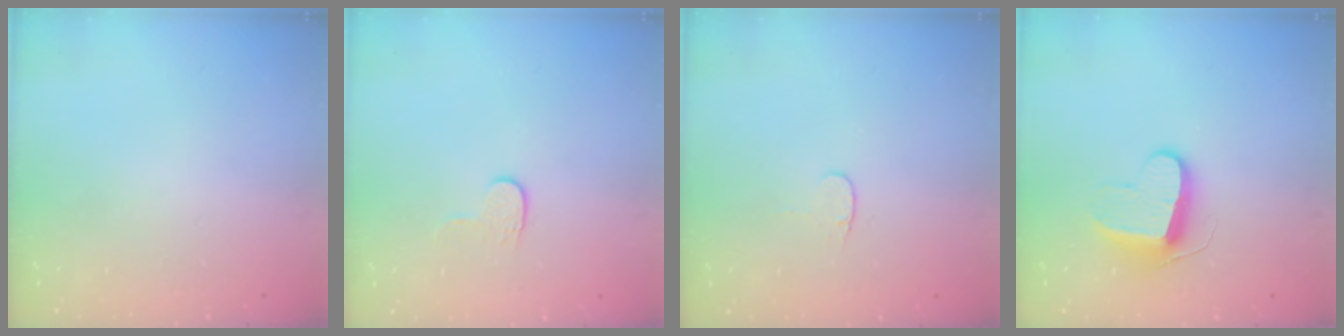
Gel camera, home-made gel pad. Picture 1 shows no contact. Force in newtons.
{"total": 4.3, "press": 4.3, "slide": 0.5}
{"total": 3.4, "press": 3.4, "slide": 0.4}
{"total": 10.1, "press": 10.1, "slide": 0.4}